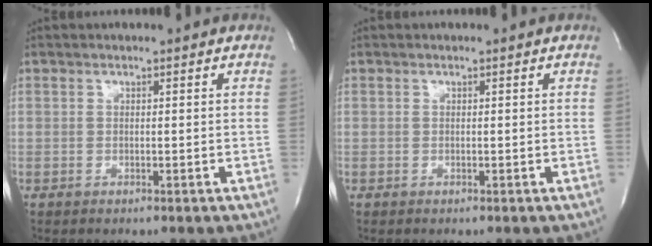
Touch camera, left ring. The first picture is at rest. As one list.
[{"total": 0.0}]